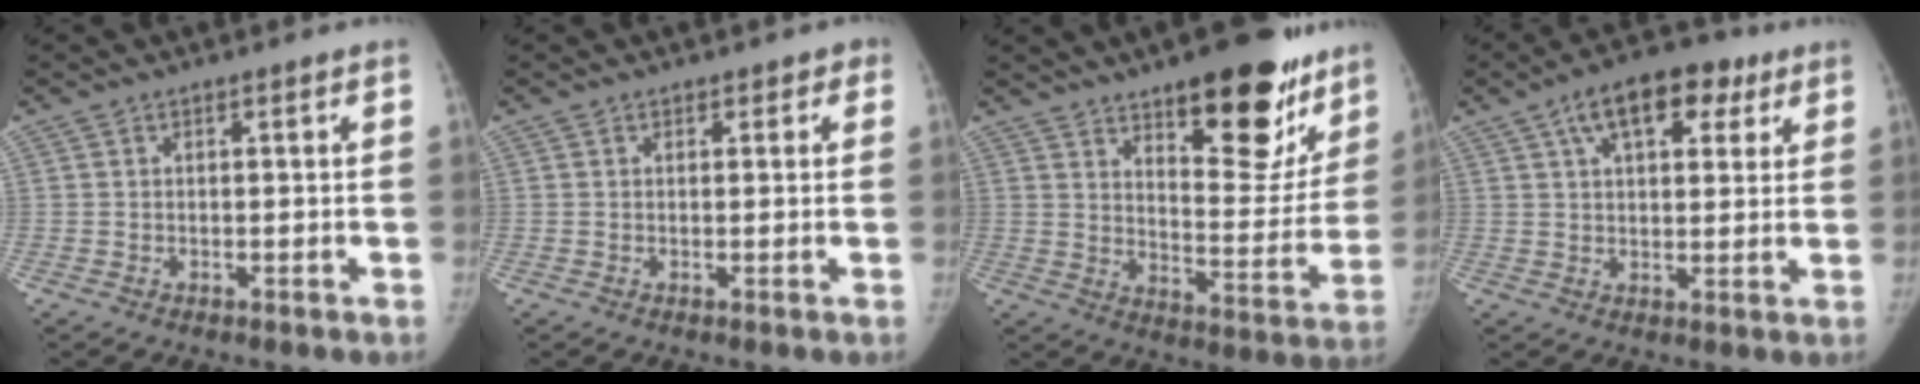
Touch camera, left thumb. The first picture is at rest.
{"total": 1.5, "force": [0.8, 1.2, 0.3], "torque": [0.021, 0.000, 0.002]}
{"total": 21.8, "force": [13.6, 8.5, 14.8], "torque": [-0.138, -0.082, 0.195]}
{"total": 12.7, "force": [6.2, 6.7, 8.9], "torque": [-0.101, 0.006, 0.090]}